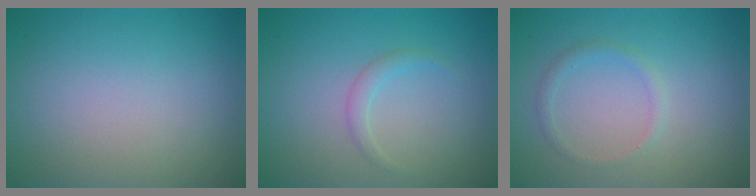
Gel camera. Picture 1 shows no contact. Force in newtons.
{"total": 1.1, "press": 1.1, "slide": 0.1}
{"total": 1.2, "press": 1.2, "slide": 0.1}